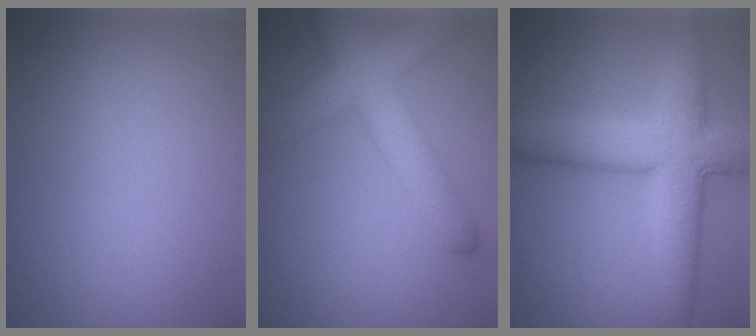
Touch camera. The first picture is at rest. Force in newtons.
{"total": 7.0, "press": 7.0, "slide": 0.4}
{"total": 8.6, "press": 8.6, "slide": 0.5}